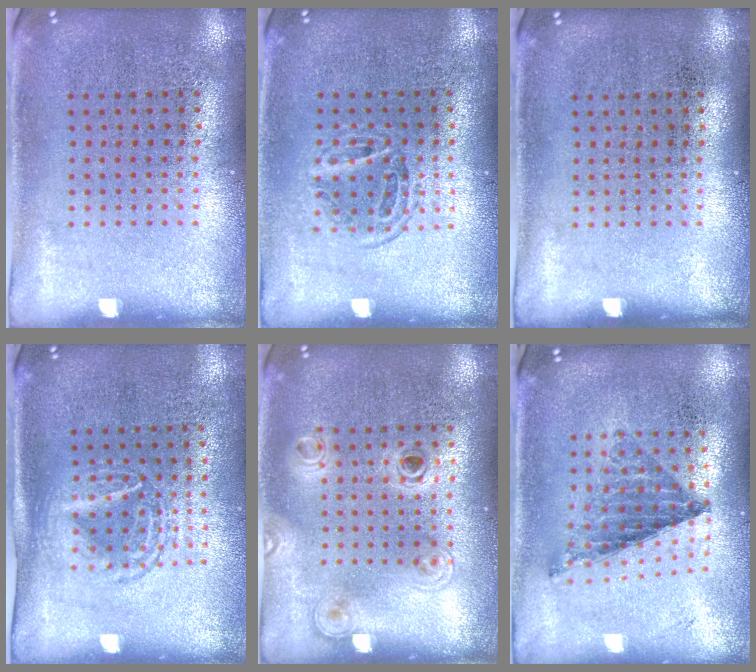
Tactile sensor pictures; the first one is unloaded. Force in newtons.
{"total": 1.2, "press": 1.0, "slide": 0.7}
{"total": 0.0}
{"total": 1.5, "press": 1.3, "slide": 0.7}
{"total": 1.4, "press": 1.2, "slide": 0.7}
{"total": 0.8, "press": 0.8, "slide": 0.0}